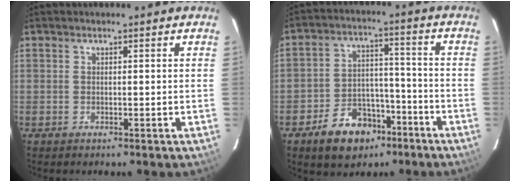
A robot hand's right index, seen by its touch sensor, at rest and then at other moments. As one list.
[{"total": 11.6, "force": [-7.2, 7.7, 5.0], "torque": [-0.106, 0.030, -0.099]}]